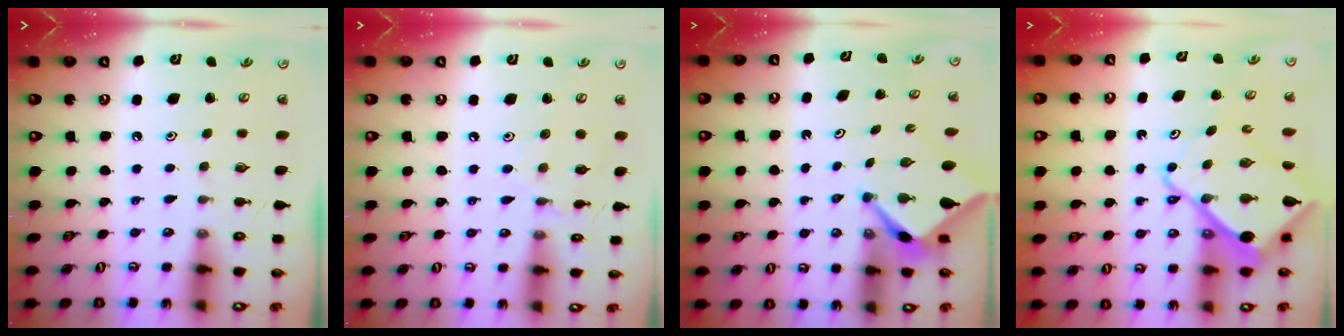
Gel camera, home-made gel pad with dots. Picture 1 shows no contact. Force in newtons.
{"total": 5.8, "press": 5.8, "slide": 0.7}
{"total": 2.8, "press": 2.8, "slide": 0.3}
{"total": 14.4, "press": 14.3, "slide": 1.5}